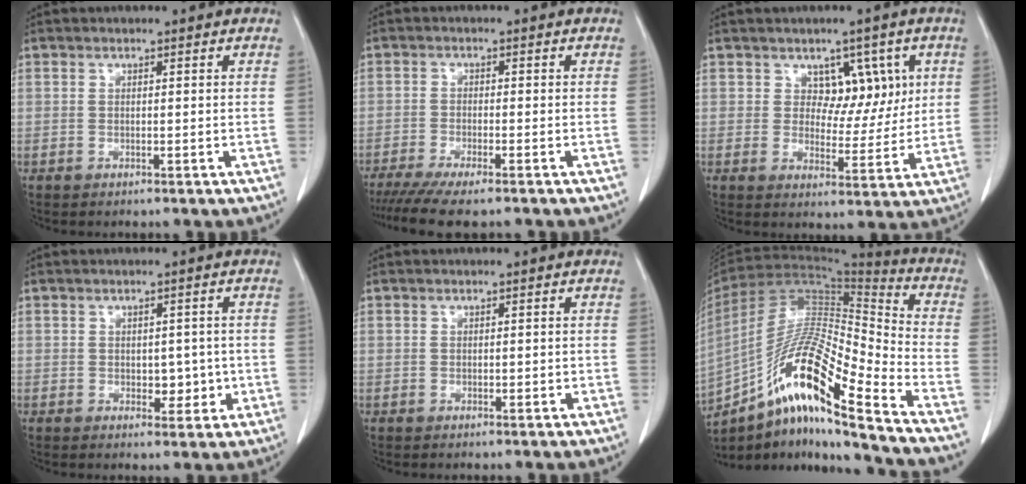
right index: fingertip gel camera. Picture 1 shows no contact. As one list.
[{"total": 8.9, "force": [-7.3, 0.7, 5.0], "torque": [-0.071, -0.018, -0.115]}, {"total": 6.1, "force": [2.5, 4.2, 3.7], "torque": [-0.032, 0.008, 0.039]}, {"total": 3.6, "force": [-0.4, 2.4, 2.7], "torque": [-0.025, 0.002, 0.001]}, {"total": 0.8, "force": [-0.1, 0.5, 0.6], "torque": [-0.006, 0.000, 0.000]}, {"total": 19.7, "force": [-12.8, 1.0, 14.9], "torque": [-0.297, -0.002, -0.233]}]